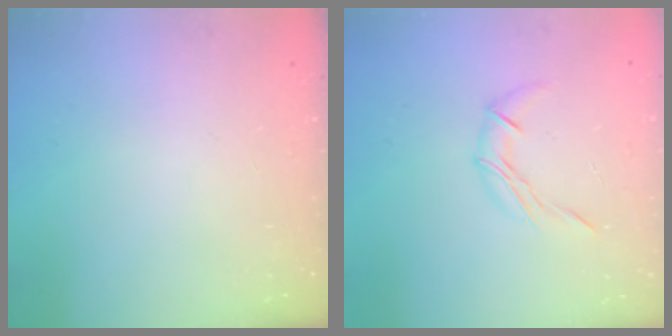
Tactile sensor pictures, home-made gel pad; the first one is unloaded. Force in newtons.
{"total": 6.5, "press": 6.4, "slide": 0.5}